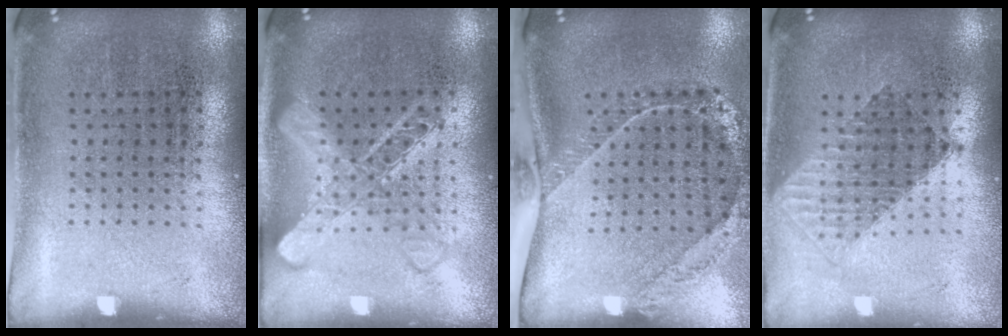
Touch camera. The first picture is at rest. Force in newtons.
{"total": 2.0, "press": 2.0, "slide": 0.2}
{"total": 2.1, "press": 1.6, "slide": 1.3}
{"total": 1.6, "press": 1.3, "slide": 0.9}